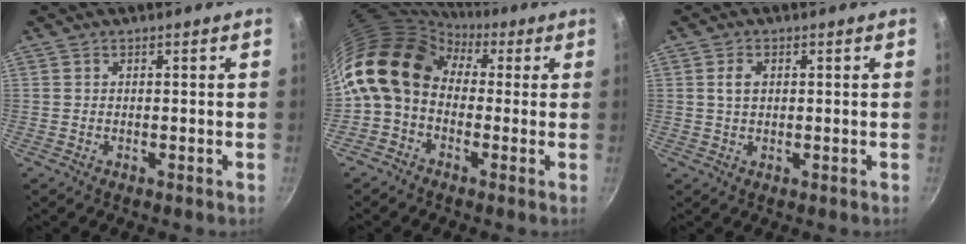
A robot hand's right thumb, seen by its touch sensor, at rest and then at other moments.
{"total": 12.6, "force": [1.8, 9.4, 8.2], "torque": [-0.127, 0.024, 0.006]}
{"total": 2.7, "force": [0.6, 1.8, 1.9], "torque": [-0.030, 0.003, 0.011]}